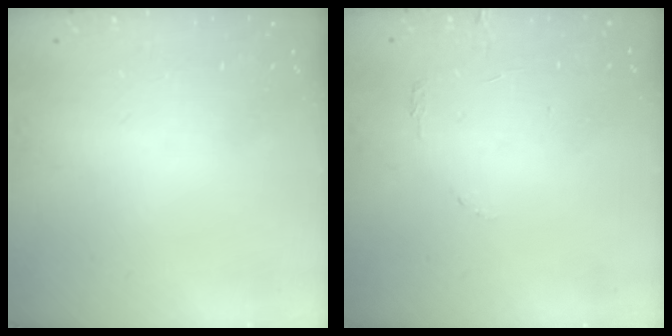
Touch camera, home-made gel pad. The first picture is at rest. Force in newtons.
{"total": 6.6, "press": 6.6, "slide": 0.5}